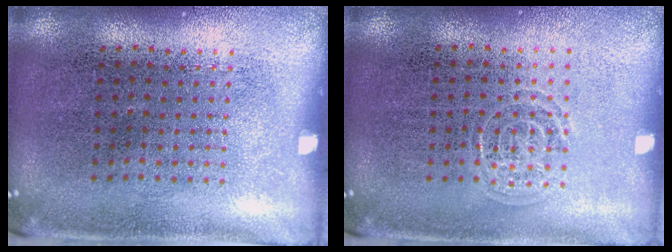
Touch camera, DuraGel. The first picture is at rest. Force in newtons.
{"total": 1.3, "press": 1.3, "slide": 0.2}